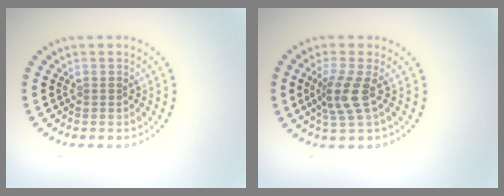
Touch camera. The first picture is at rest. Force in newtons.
{"total": 2.9, "press": 2.2, "slide": 1.8}